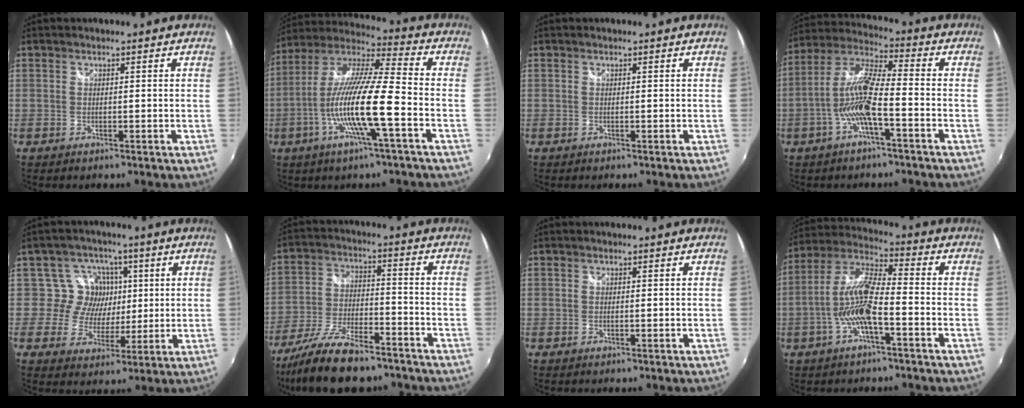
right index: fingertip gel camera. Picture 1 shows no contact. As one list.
[{"total": 16.5, "force": [-5.4, 1.1, 15.6], "torque": [-0.286, -0.014, -0.106]}, {"total": 0.0}, {"total": 10.7, "force": [-3.7, 1.6, 9.9], "torque": [-0.210, 0.004, -0.070]}, {"total": 7.8, "force": [1.5, 7.7, 0.7], "torque": [-0.008, -0.002, 0.010]}, {"total": 16.5, "force": [-13.1, 5.1, 8.6], "torque": [-0.181, -0.029, -0.224]}, {"total": 0.0}, {"total": 11.2, "force": [-3.6, 2.2, 10.3], "torque": [-0.216, 0.004, -0.068]}]